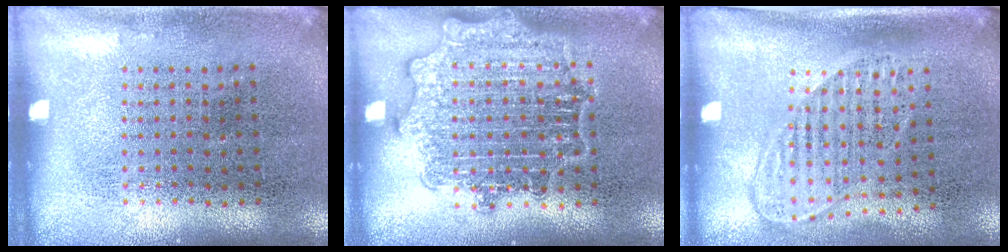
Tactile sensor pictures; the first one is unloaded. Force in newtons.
{"total": 2.0, "press": 2.0, "slide": 0.3}
{"total": 1.5, "press": 1.2, "slide": 0.8}